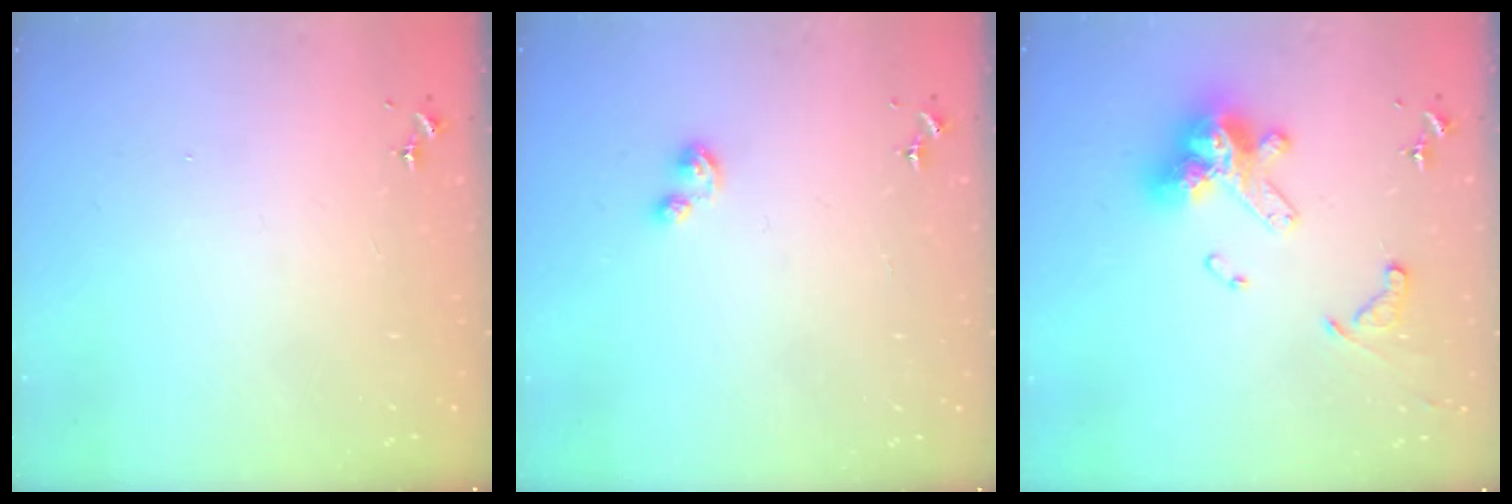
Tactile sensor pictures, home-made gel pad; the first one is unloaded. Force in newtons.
{"total": 3.2, "press": 3.1, "slide": 0.4}
{"total": 16.0, "press": 15.9, "slide": 1.7}